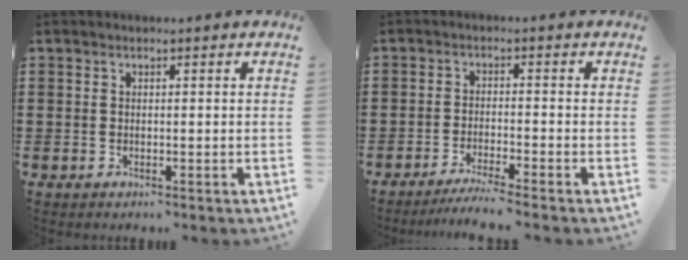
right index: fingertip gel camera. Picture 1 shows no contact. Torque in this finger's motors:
{"motor_torque": [0.77, 0.81, 0.19, 0.02]}